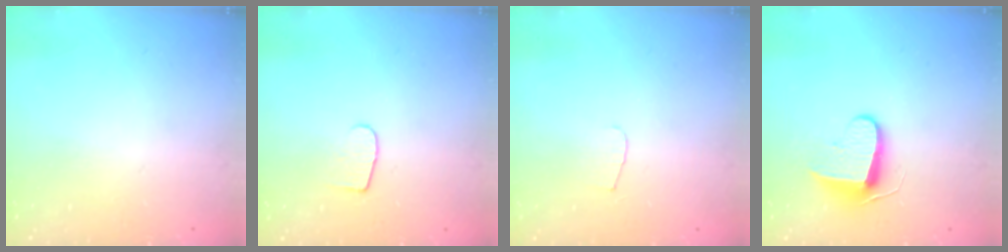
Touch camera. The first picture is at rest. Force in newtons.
{"total": 5.2, "press": 5.1, "slide": 0.6}
{"total": 3.3, "press": 3.3, "slide": 0.4}
{"total": 9.6, "press": 9.5, "slide": 0.7}